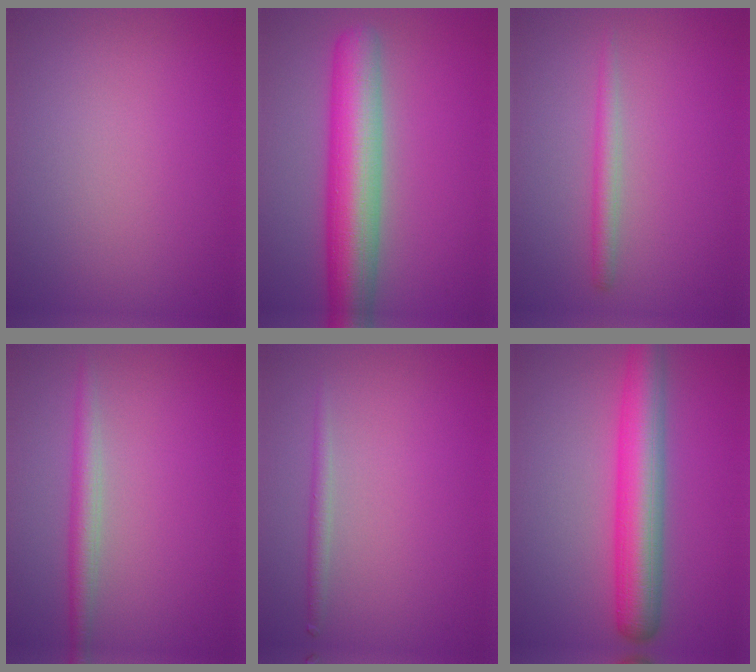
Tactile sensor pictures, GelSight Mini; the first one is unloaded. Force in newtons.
{"total": 8.6, "press": 8.6, "slide": 0.3}
{"total": 1.8, "press": 1.8, "slide": 0.1}
{"total": 2.4, "press": 2.4, "slide": 0.1}
{"total": 1.2, "press": 1.2, "slide": 0.0}
{"total": 6.9, "press": 6.8, "slide": 0.1}